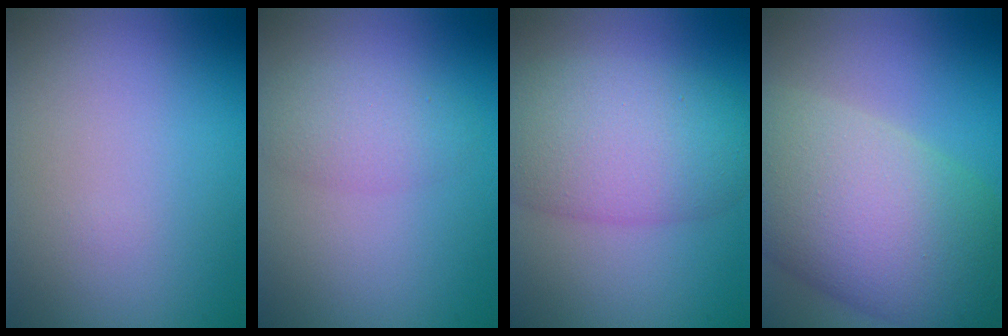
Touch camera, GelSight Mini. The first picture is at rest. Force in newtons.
{"total": 2.6, "press": 2.6, "slide": 0.2}
{"total": 8.2, "press": 8.1, "slide": 0.4}
{"total": 13.4, "press": 13.4, "slide": 0.4}